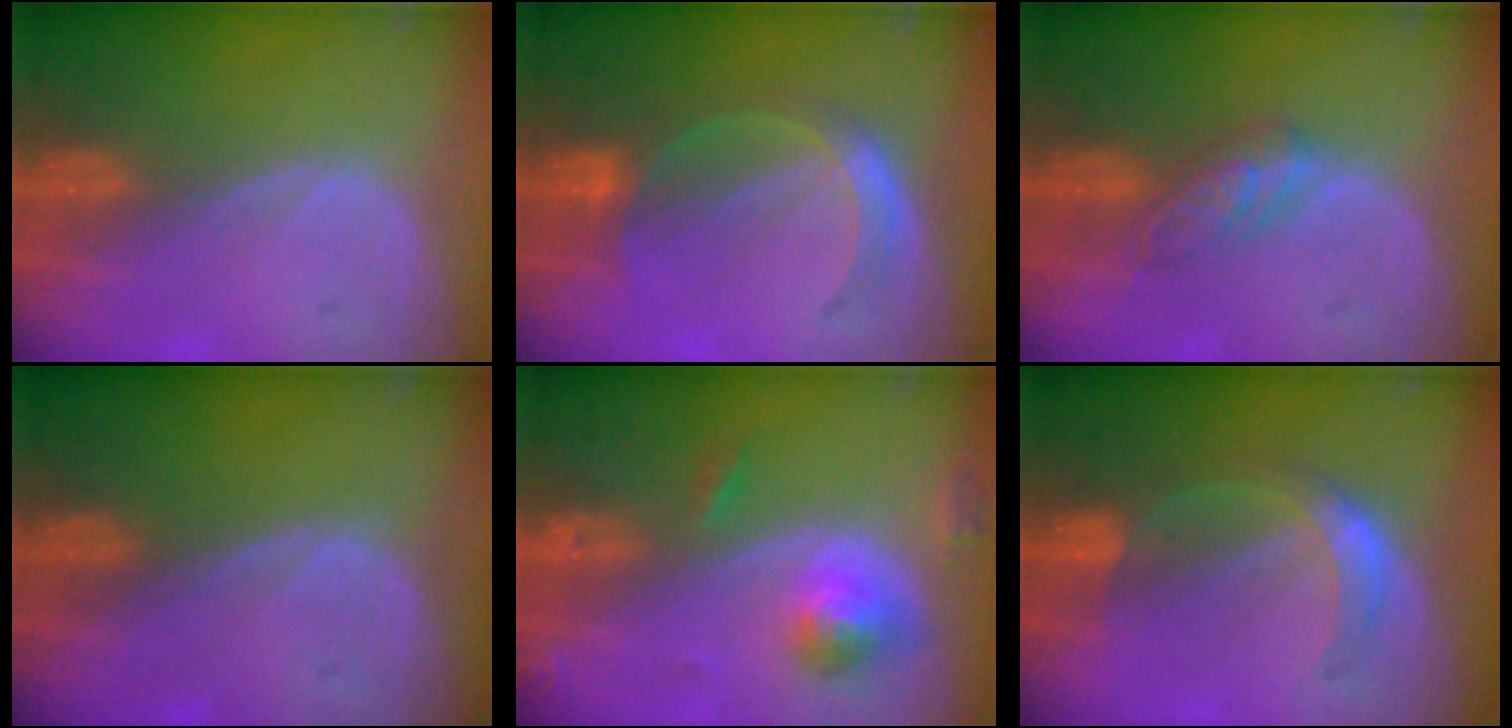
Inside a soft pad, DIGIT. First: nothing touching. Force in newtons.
{"total": 4.8, "press": 4.8, "slide": 0.4}
{"total": 4.5, "press": 4.5, "slide": 0.5}
{"total": 0.0}
{"total": 5.5, "press": 4.9, "slide": 2.3}
{"total": 5.6, "press": 5.0, "slide": 2.5}